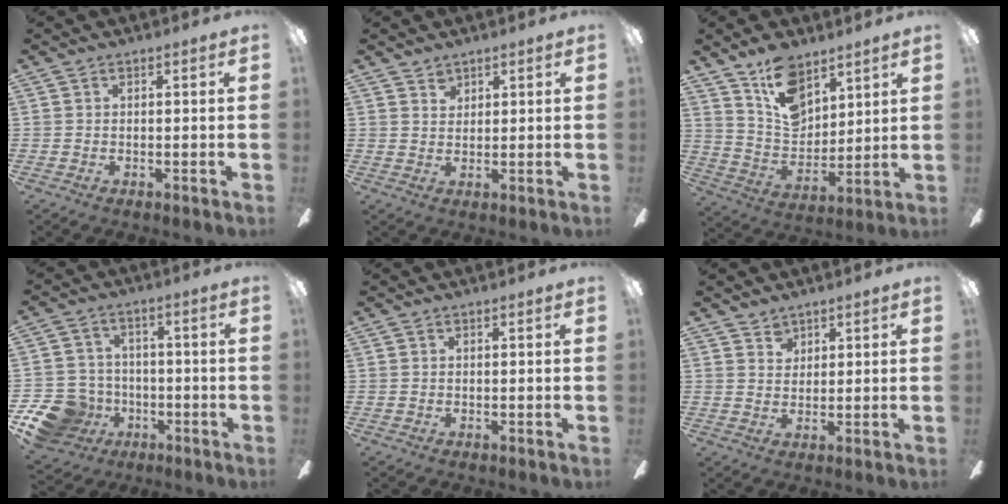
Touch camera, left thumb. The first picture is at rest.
{"total": 2.5, "force": [1.9, 1.6, 0.5], "torque": [0.005, -0.006, 0.034]}
{"total": 13.9, "force": [9.6, 8.0, 6.1], "torque": [-0.112, -0.050, 0.185]}
{"total": 12.7, "force": [-5.9, 10.3, 4.6], "torque": [-0.126, 0.043, -0.099]}
{"total": 0.0}
{"total": 3.1, "force": [2.3, 2.0, 0.4], "torque": [0.004, -0.007, 0.040]}